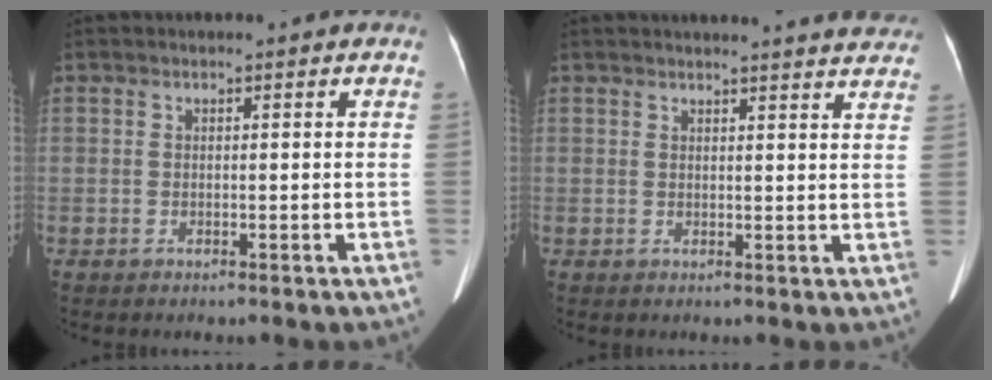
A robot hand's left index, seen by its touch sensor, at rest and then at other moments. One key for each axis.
{"total": 12.8, "fx": 12.3, "fy": 0.9, "fz": 3.5, "tx": -0.029, "ty": -0.026, "tz": 0.120}